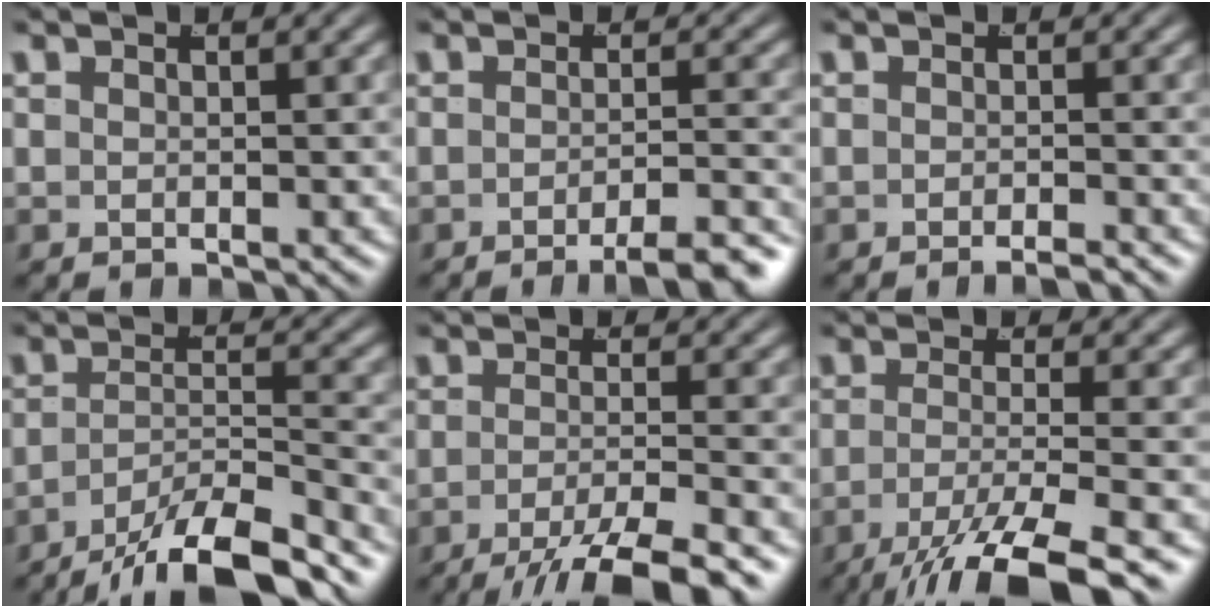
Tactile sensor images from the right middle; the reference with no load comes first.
{"total": 4.8, "force": [-3.9, 0.3, 2.7], "torque": [-0.031, -0.005, -0.063]}
{"total": 1.4, "force": [-1.3, -0.4, 0.5], "torque": [-0.004, 0.001, -0.024]}
{"total": 7.6, "force": [-6.2, 1.7, 4.0], "torque": [-0.045, -0.015, -0.091]}
{"total": 7.4, "force": [-5.1, 1.8, 5.1], "torque": [-0.077, -0.028, -0.065]}
{"total": 8.0, "force": [-4.9, 1.9, 6.1], "torque": [-0.107, -0.038, -0.053]}